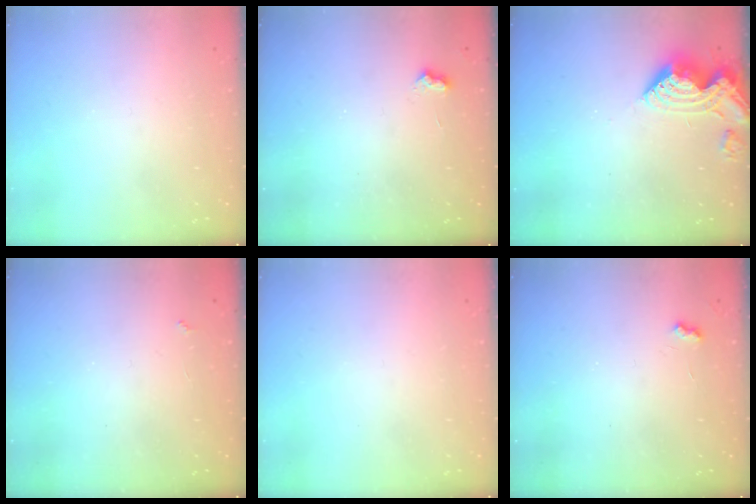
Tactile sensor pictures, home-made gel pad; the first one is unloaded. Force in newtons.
{"total": 3.6, "press": 3.5, "slide": 0.5}
{"total": 11.5, "press": 11.5, "slide": 0.8}
{"total": 2.2, "press": 2.2, "slide": 0.4}
{"total": 0.0}
{"total": 3.5, "press": 3.5, "slide": 0.5}